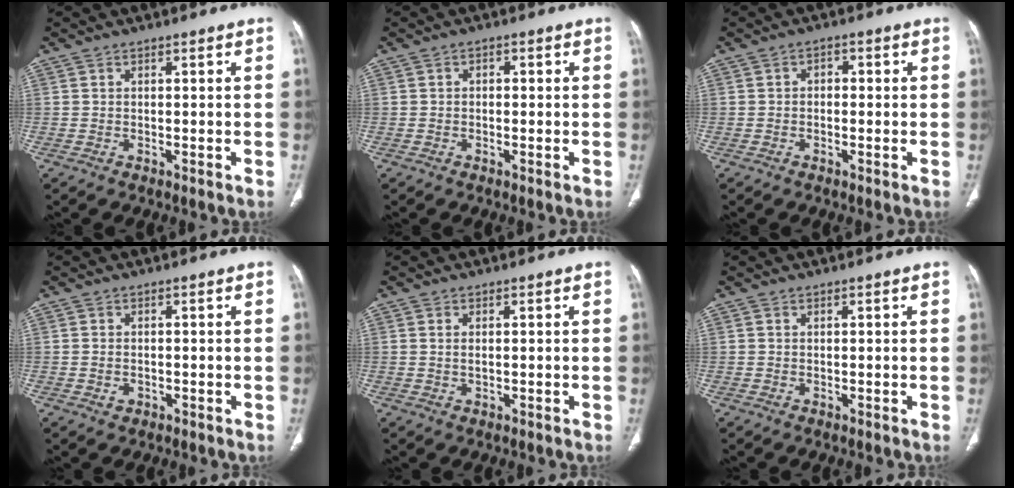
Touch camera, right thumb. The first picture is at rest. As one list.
[{"total": 1.1, "force": [0.0, 0.8, 0.6], "torque": [-0.004, 0.005, -0.005]}, {"total": 1.8, "force": [-0.1, 1.4, 1.1], "torque": [-0.007, 0.008, -0.008]}, {"total": 1.3, "force": [-0.3, 1.0, 0.7], "torque": [-0.014, 0.006, -0.001]}, {"total": 1.1, "force": [0.2, 0.5, 0.9], "torque": [-0.024, 0.002, 0.007]}, {"total": 0.0}]